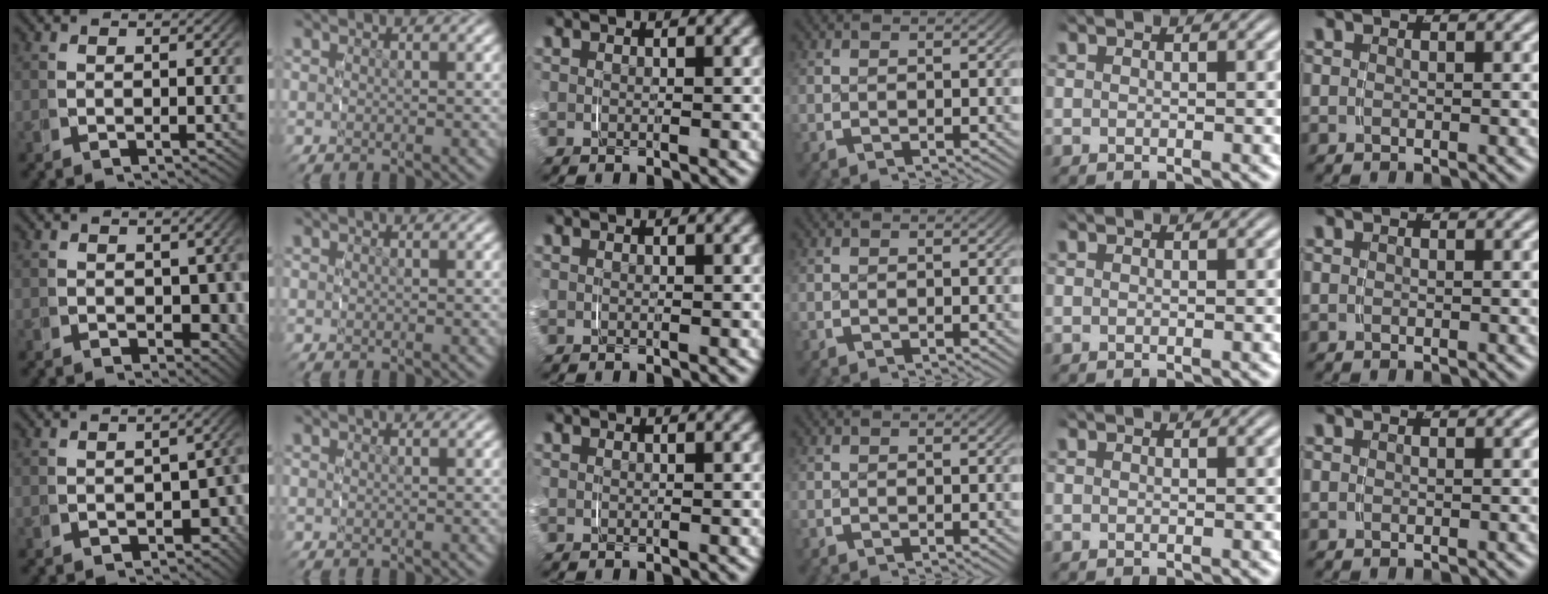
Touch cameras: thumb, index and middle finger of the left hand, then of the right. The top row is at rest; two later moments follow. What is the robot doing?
{"motion": "grasp_and_lifting", "object": "string"}